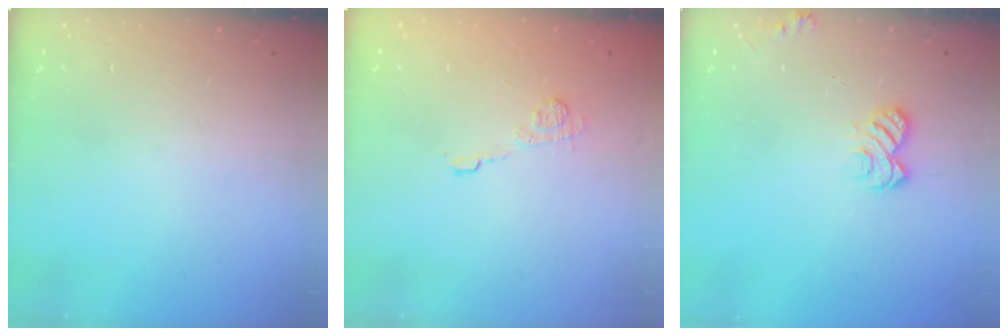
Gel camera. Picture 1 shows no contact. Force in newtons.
{"total": 8.3, "press": 8.3, "slide": 0.3}
{"total": 5.6, "press": 5.6, "slide": 0.4}